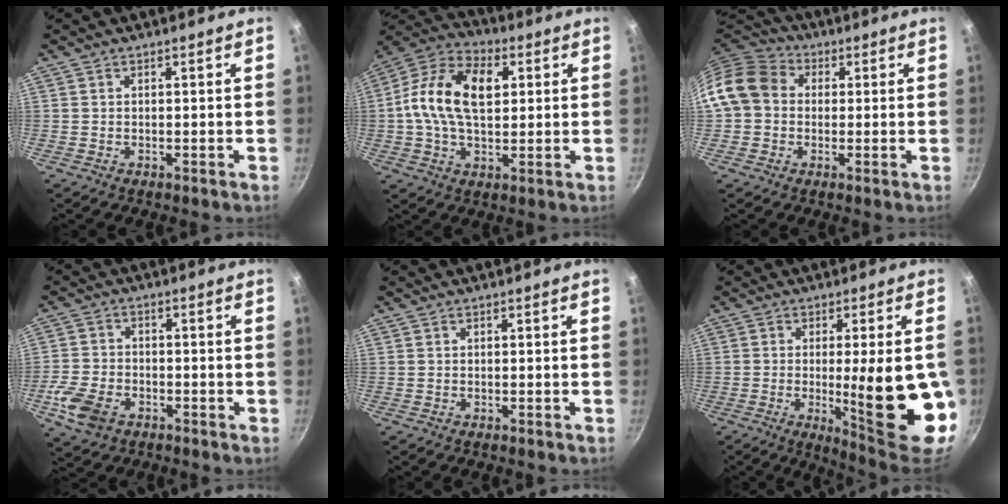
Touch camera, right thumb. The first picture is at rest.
{"total": 16.0, "force": [2.4, 9.8, 12.4], "torque": [-0.208, 0.019, 0.023]}
{"total": 11.3, "force": [1.0, 9.5, 6.0], "torque": [-0.081, 0.024, 0.001]}
{"total": 8.3, "force": [-3.6, 5.5, 5.0], "torque": [-0.102, 0.017, -0.074]}
{"total": 0.0}
{"total": 19.1, "force": [-2.7, 4.3, 18.4], "torque": [-0.229, -0.014, -0.025]}